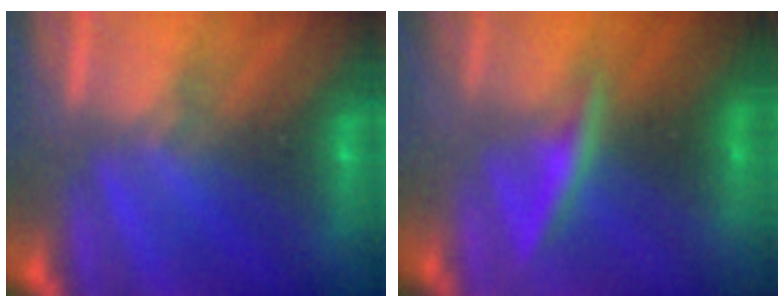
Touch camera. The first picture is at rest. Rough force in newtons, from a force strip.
{"total": 2.6}